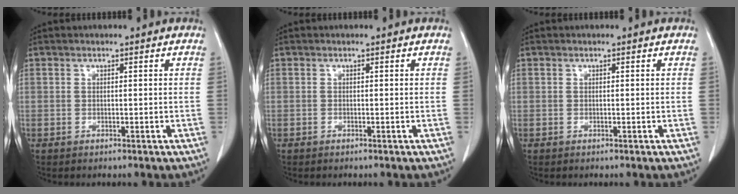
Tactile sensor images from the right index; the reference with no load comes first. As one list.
[{"total": 0.0}, {"total": 0.0}]